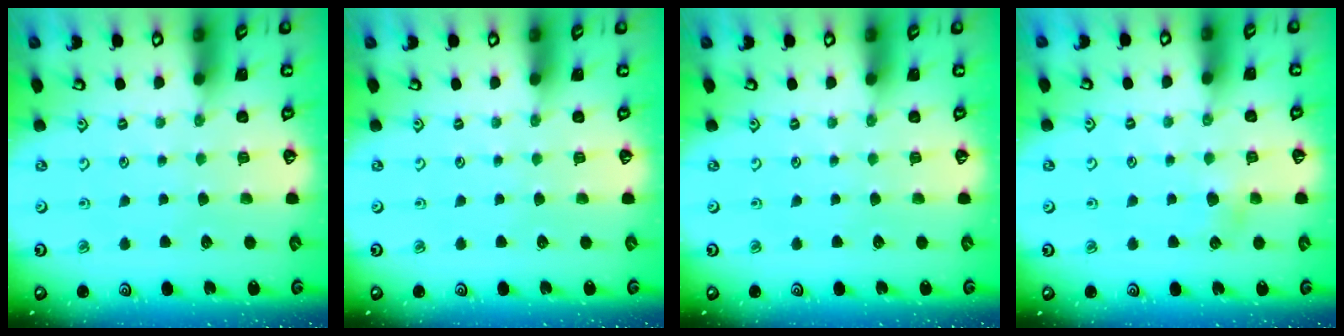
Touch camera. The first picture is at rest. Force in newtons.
{"total": 0.0}
{"total": 0.0}
{"total": 4.5, "press": 4.5, "slide": 0.4}